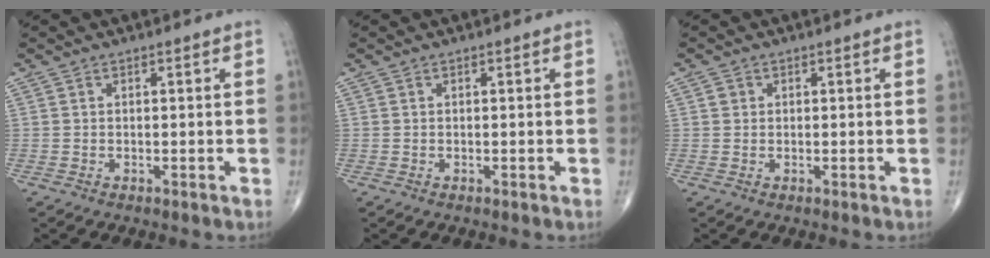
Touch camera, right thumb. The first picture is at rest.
{"total": 0.0}
{"total": 1.0, "force": [0.2, 1.0, 0.3], "torque": [0.000, 0.001, 0.003]}